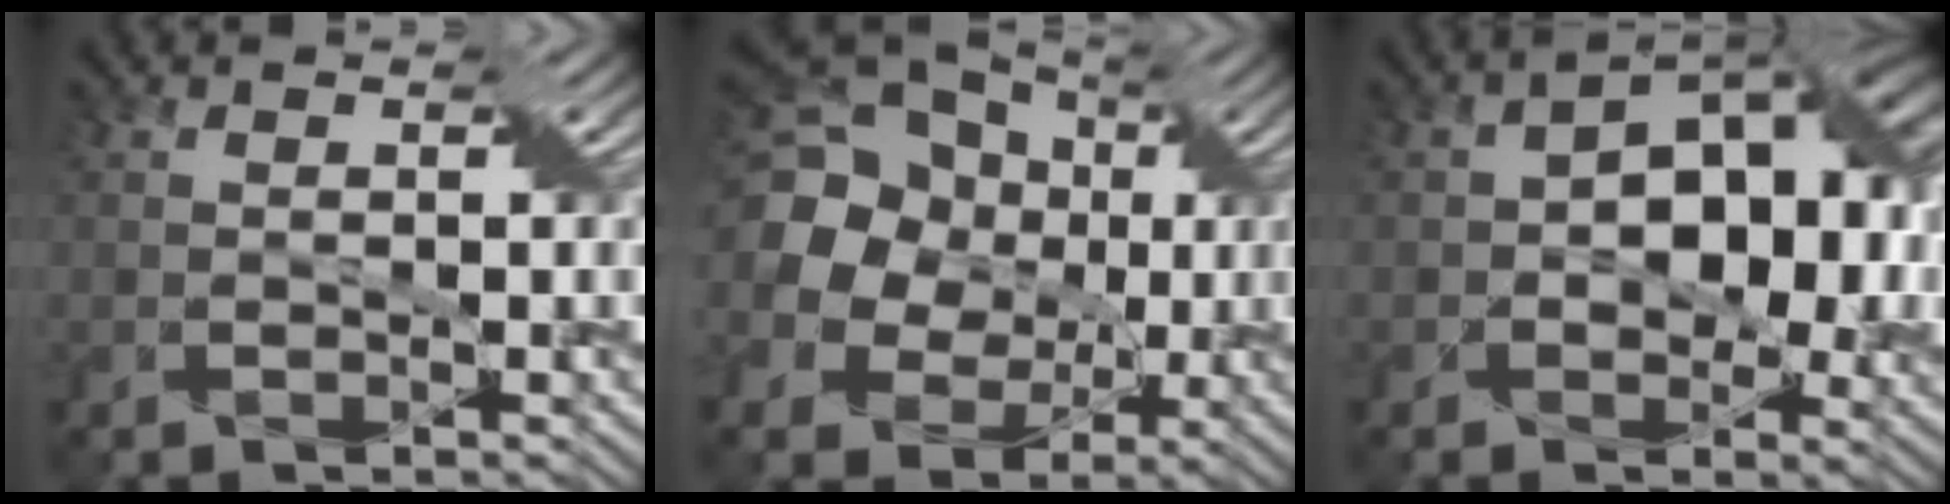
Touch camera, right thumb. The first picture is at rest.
{"total": 19.8, "force": [2.4, 17.4, 9.1], "torque": [-0.257, 0.018, 0.019]}
{"total": 11.0, "force": [0.6, 7.1, 8.3], "torque": [-0.104, 0.013, 0.002]}